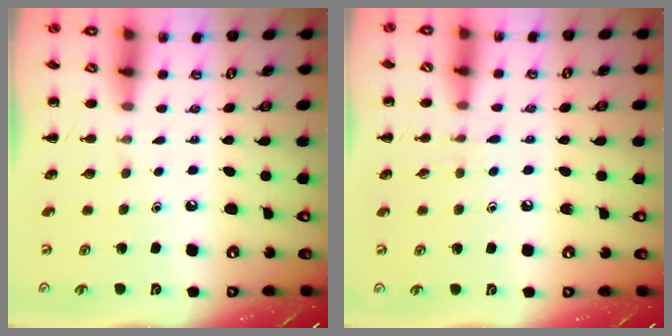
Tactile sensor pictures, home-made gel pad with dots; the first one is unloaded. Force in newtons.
{"total": 5.0, "press": 4.4, "slide": 2.3}